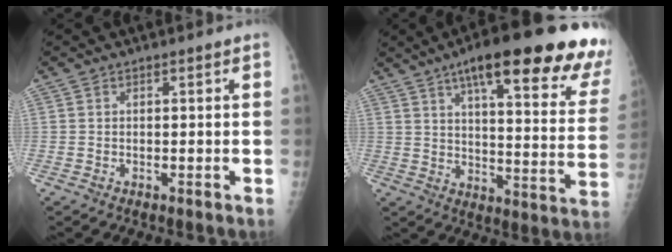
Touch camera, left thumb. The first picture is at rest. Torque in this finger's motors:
{"motor_torque": [1.45, -0.35, 1.76, -1.02, 0.05]}